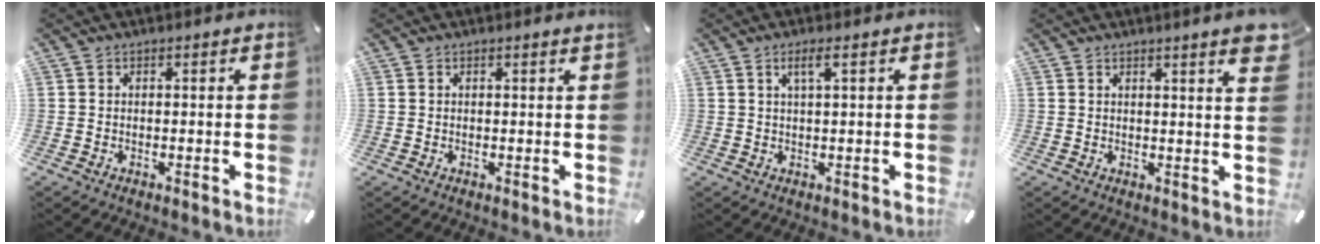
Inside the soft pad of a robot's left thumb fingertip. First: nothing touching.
{"total": 0.5, "force": [0.4, 0.0, 0.4], "torque": [-0.006, 0.000, 0.006]}
{"total": 3.1, "force": [1.3, 0.4, 2.8], "torque": [-0.057, 0.001, 0.020]}
{"total": 5.0, "force": [3.0, 0.4, 3.9], "torque": [-0.057, -0.019, 0.048]}